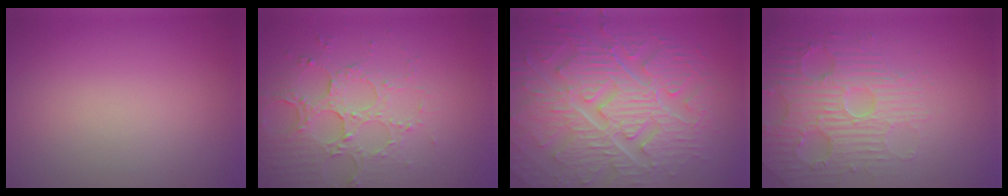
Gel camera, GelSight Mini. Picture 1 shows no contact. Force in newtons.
{"total": 5.1, "press": 3.7, "slide": 3.6}
{"total": 10.4, "press": 7.0, "slide": 7.7}
{"total": 4.5, "press": 4.5, "slide": 0.9}